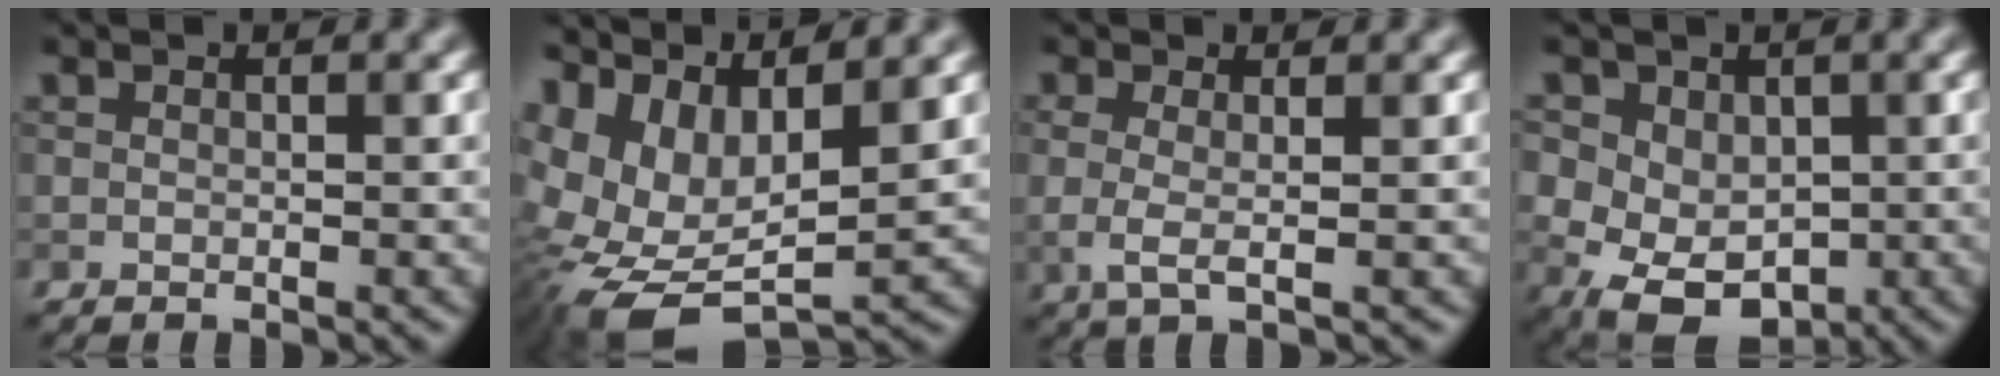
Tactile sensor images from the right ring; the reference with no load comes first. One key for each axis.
{"total": 11.6, "fx": 1.1, "fy": 6.9, "fz": 9.3, "tx": -0.179, "ty": -0.004, "tz": 0.049}
{"total": 2.4, "fx": 0.0, "fy": 0.6, "fz": 2.3, "tx": -0.046, "ty": -0.004, "tz": -0.001}
{"total": 7.6, "fx": -0.2, "fy": 6.0, "fz": 4.6, "tx": -0.062, "ty": 0.003, "tz": -0.013}